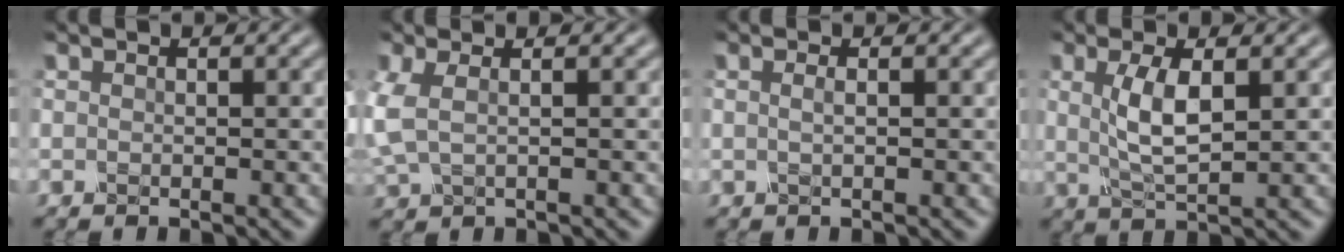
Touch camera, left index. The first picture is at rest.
{"total": 2.2, "force": [0.4, 1.0, 2.0], "torque": [-0.057, 0.005, 0.006]}
{"total": 1.1, "force": [0.2, 0.5, 1.0], "torque": [-0.012, -0.004, -0.003]}
{"total": 4.0, "force": [0.9, 1.2, 3.7], "torque": [-0.080, -0.001, 0.020]}